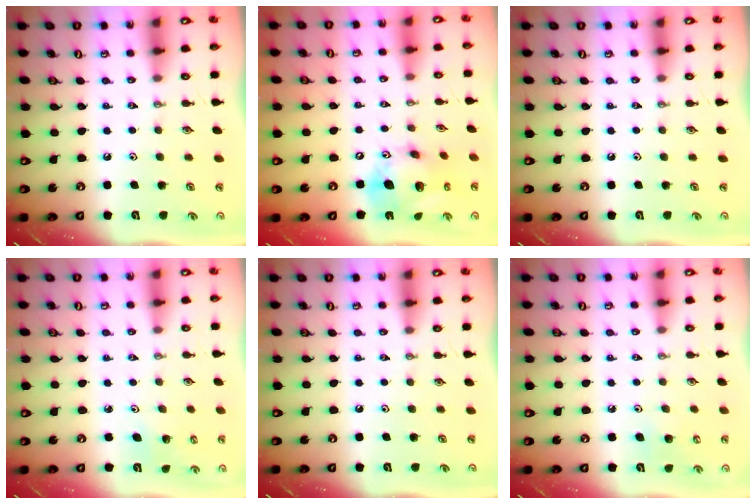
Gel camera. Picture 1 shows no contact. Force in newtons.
{"total": 16.9, "press": 16.6, "slide": 3.2}
{"total": 0.0}
{"total": 3.5, "press": 2.9, "slide": 1.9}
{"total": 0.0}
{"total": 6.4, "press": 6.3, "slide": 0.9}